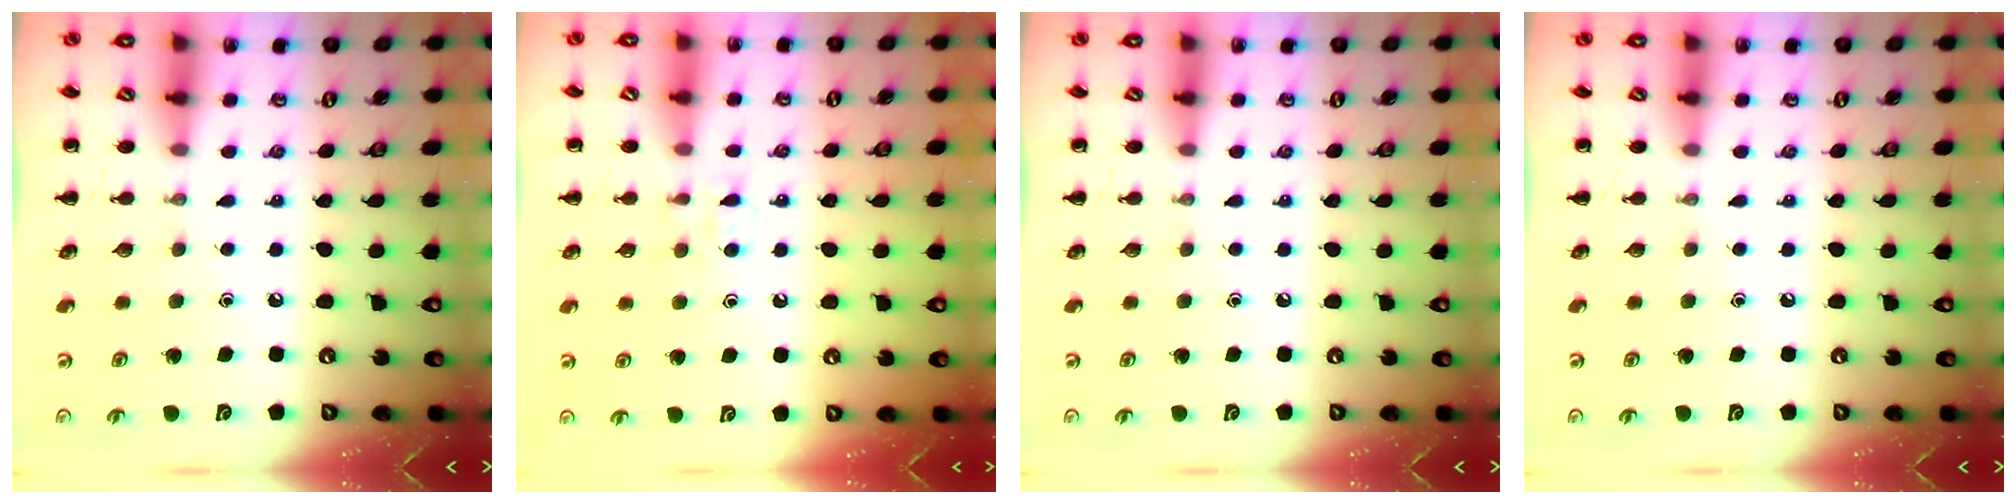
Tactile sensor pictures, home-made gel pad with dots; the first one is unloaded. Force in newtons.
{"total": 3.7, "press": 3.5, "slide": 1.2}
{"total": 0.0}
{"total": 0.0}